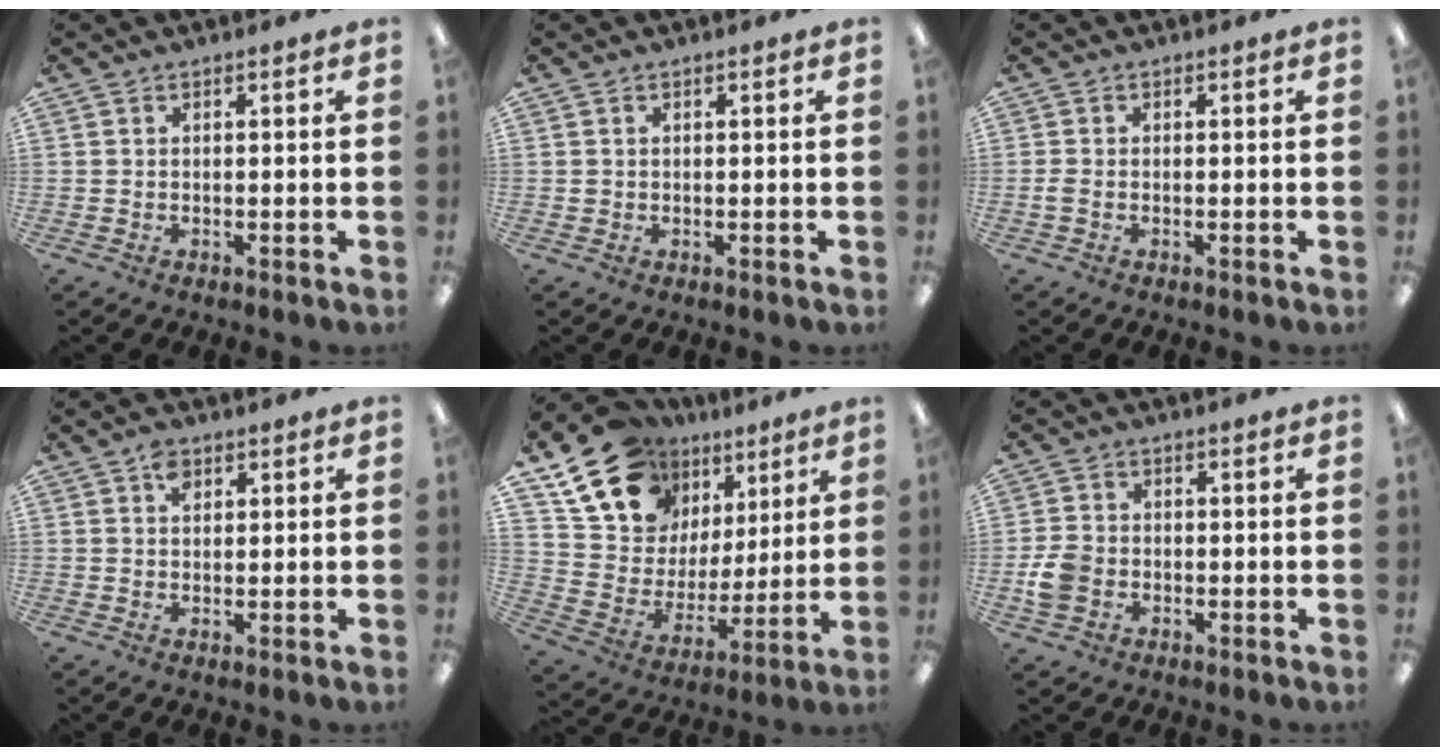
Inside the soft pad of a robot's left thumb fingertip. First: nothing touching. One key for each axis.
{"total": 0.8, "fx": 0.1, "fy": 0.8, "fz": 0.1, "tx": -0.002, "ty": 0.005, "tz": 0.001}
{"total": 1.4, "fx": -0.4, "fy": 0.8, "fz": 1.1, "tx": -0.019, "ty": 0.002, "tz": -0.007}
{"total": 3.1, "fx": 1.6, "fy": 2.2, "fz": 1.6, "tx": -0.027, "ty": 0.000, "tz": 0.028}
{"total": 18.4, "fx": 12.2, "fy": 12.1, "fz": 6.4, "tx": -0.133, "ty": -0.071, "tz": 0.230}
{"total": 6.1, "fx": -1.7, "fy": 4.8, "fz": 3.3, "tx": -0.066, "ty": 0.013, "tz": -0.028}